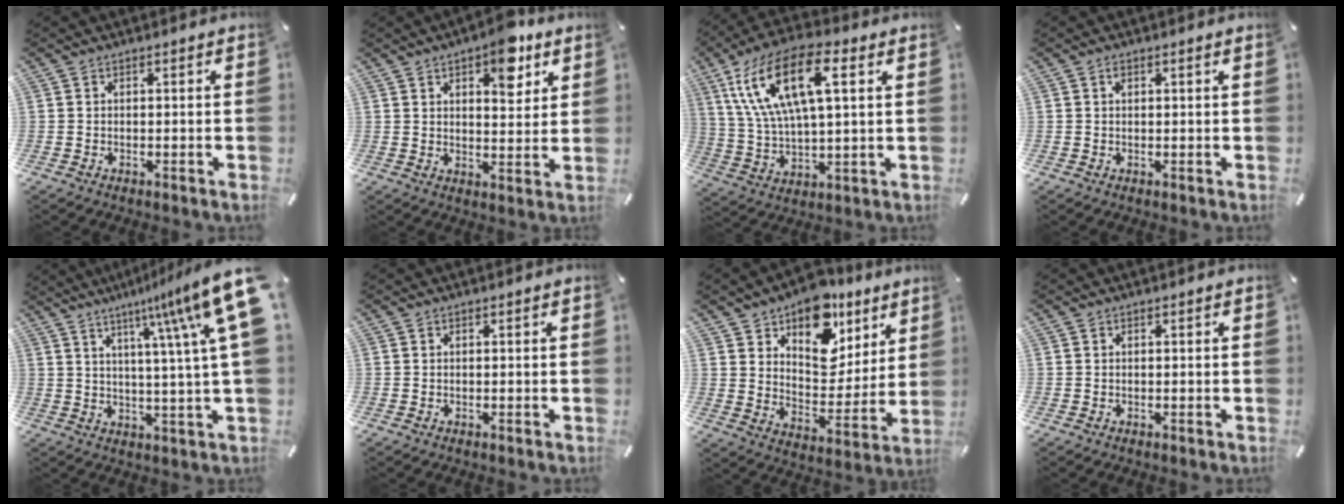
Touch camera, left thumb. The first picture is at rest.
{"total": 10.0, "force": [5.8, 5.0, 6.4], "torque": [-0.067, -0.031, 0.094]}
{"total": 17.4, "force": [7.3, 7.1, 14.1], "torque": [-0.312, -0.004, 0.123]}
{"total": 0.9, "force": [0.4, 0.2, 0.8], "torque": [-0.016, 0.001, 0.006]}
{"total": 17.6, "force": [8.2, 0.9, 15.5], "torque": [-0.245, -0.053, 0.115]}
{"total": 0.0}
{"total": 15.2, "force": [10.5, 9.3, 5.9], "torque": [-0.078, -0.091, 0.186]}
{"total": 0.0}